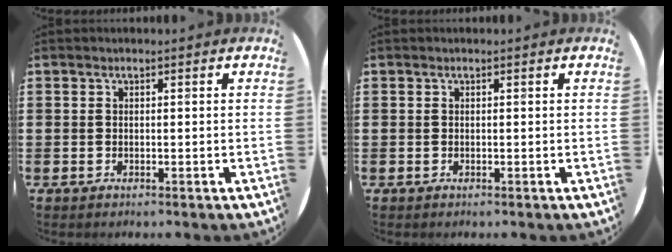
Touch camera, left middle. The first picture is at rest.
{"total": 0.0}